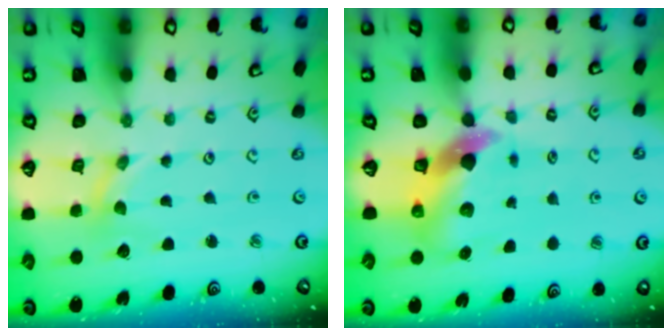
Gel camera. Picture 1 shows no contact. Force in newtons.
{"total": 7.6, "press": 7.5, "slide": 1.2}